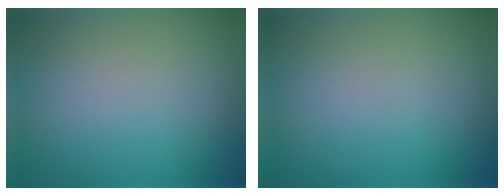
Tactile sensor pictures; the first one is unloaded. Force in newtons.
{"total": 0.0}